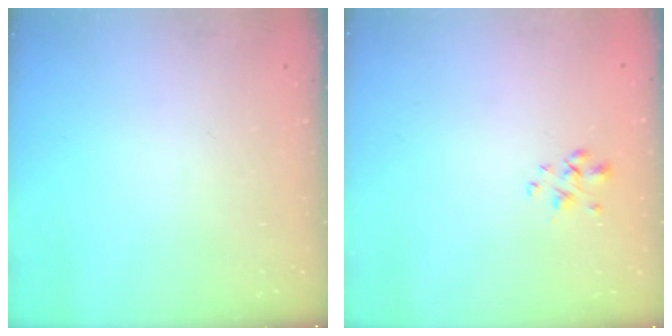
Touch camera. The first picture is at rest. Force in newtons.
{"total": 1.9, "press": 1.7, "slide": 0.8}